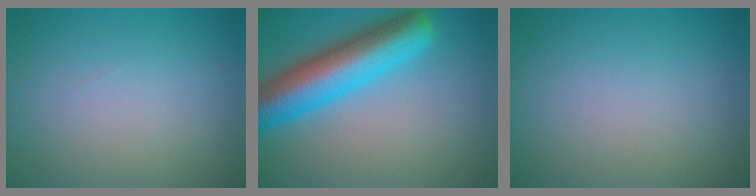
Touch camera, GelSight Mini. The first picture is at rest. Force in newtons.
{"total": 9.1, "press": 9.1, "slide": 0.3}
{"total": 0.0}